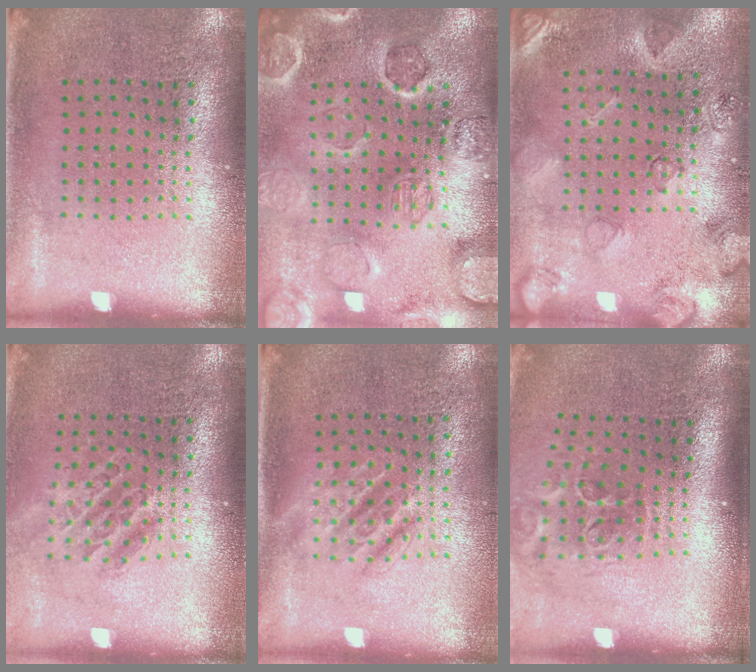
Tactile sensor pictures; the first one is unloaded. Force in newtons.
{"total": 2.5, "press": 2.5, "slide": 0.3}
{"total": 2.6, "press": 1.9, "slide": 1.7}
{"total": 1.4, "press": 1.2, "slide": 0.8}
{"total": 1.4, "press": 1.2, "slide": 0.7}
{"total": 2.0, "press": 1.2, "slide": 1.6}